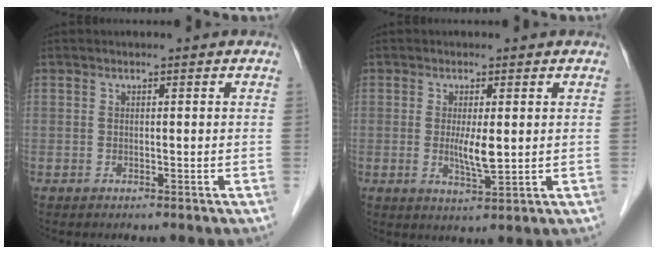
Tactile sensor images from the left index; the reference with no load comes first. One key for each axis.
{"total": 3.9, "fx": 0.2, "fy": 0.7, "fz": 3.9, "tx": -0.073, "ty": -0.010, "tz": 0.004}